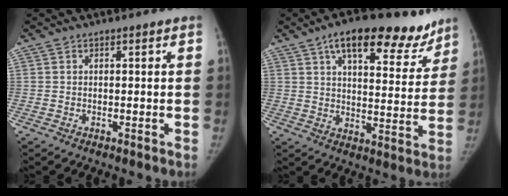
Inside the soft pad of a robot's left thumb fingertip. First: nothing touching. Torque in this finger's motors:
{"motor_torque": [0.62, -0.49, 1.74, -0.74, 0.00]}